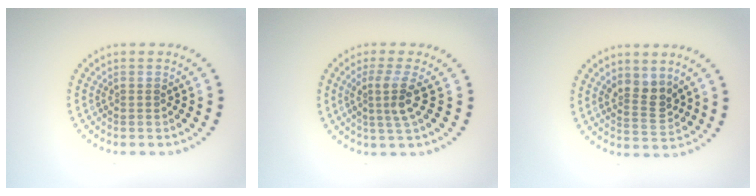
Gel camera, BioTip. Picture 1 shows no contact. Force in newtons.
{"total": 2.8, "press": 2.0, "slide": 2.0}
{"total": 2.7, "press": 2.5, "slide": 1.1}